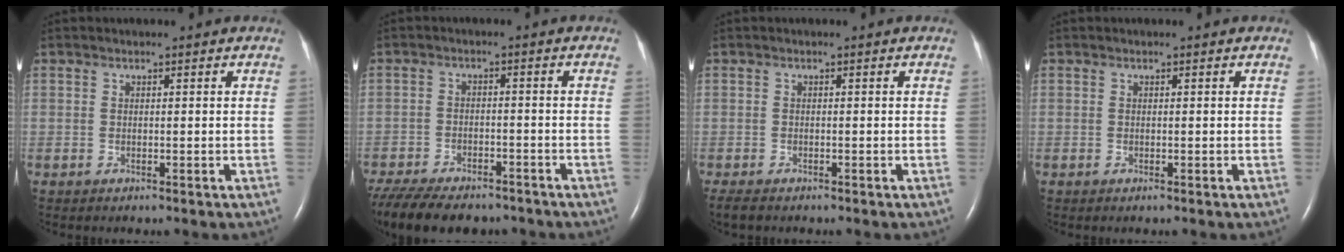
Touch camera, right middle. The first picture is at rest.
{"total": 16.6, "force": [-13.4, 6.4, 7.6], "torque": [-0.196, -0.023, -0.192]}
{"total": 2.1, "force": [-1.7, 0.7, 1.1], "torque": [-0.024, -0.007, -0.025]}
{"total": 0.0}